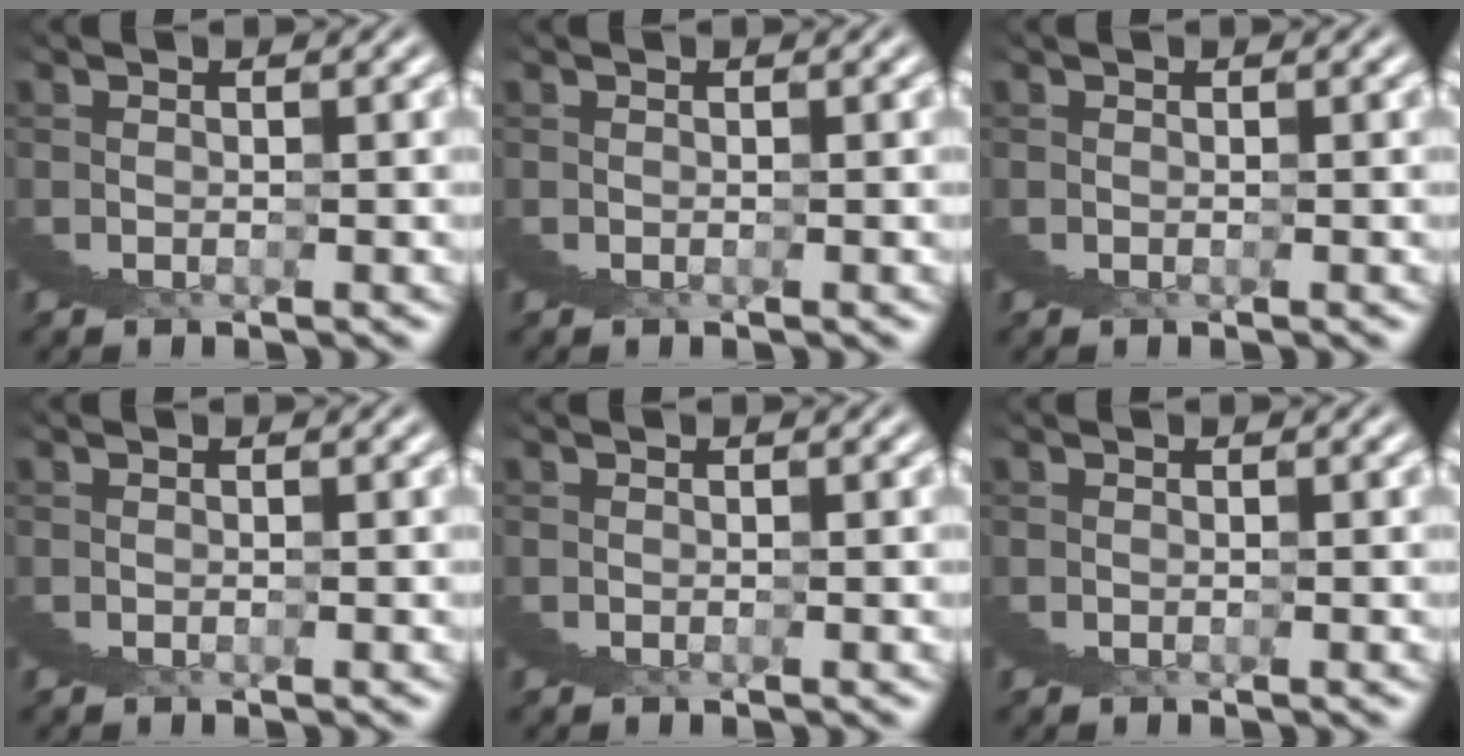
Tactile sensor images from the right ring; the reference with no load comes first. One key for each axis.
{"total": 0.0}
{"total": 0.0}
{"total": 0.0}
{"total": 0.0}
{"total": 0.0}